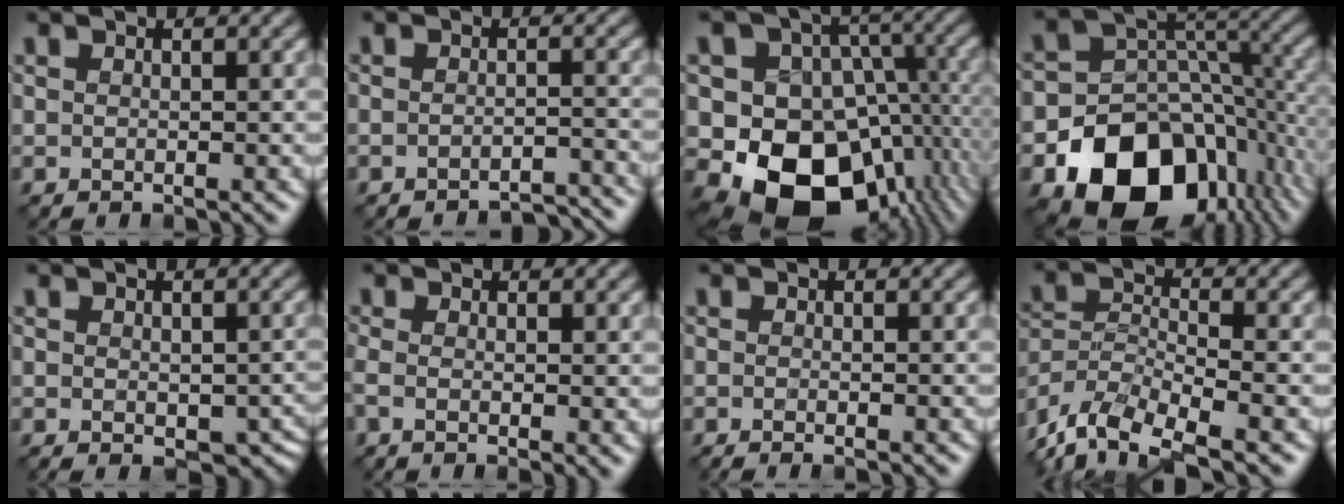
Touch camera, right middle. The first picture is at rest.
{"total": 3.2, "force": [-3.1, 0.3, 0.7], "torque": [-0.003, 0.006, -0.039]}
{"total": 15.1, "force": [-5.0, 11.7, 8.1], "torque": [-0.108, -0.004, -0.086]}
{"total": 15.2, "force": [-7.7, 10.7, 7.7], "torque": [-0.147, -0.023, -0.124]}
{"total": 5.4, "force": [-1.7, 3.0, 4.2], "torque": [-0.062, -0.027, -0.011]}
{"total": 3.0, "force": [-0.4, 0.9, 2.8], "torque": [-0.045, -0.006, -0.015]}
{"total": 1.5, "force": [-0.8, 0.5, 1.2], "torque": [-0.005, -0.008, -0.018]}
{"total": 9.0, "force": [-7.0, 3.1, 4.8], "torque": [-0.092, -0.012, -0.131]}